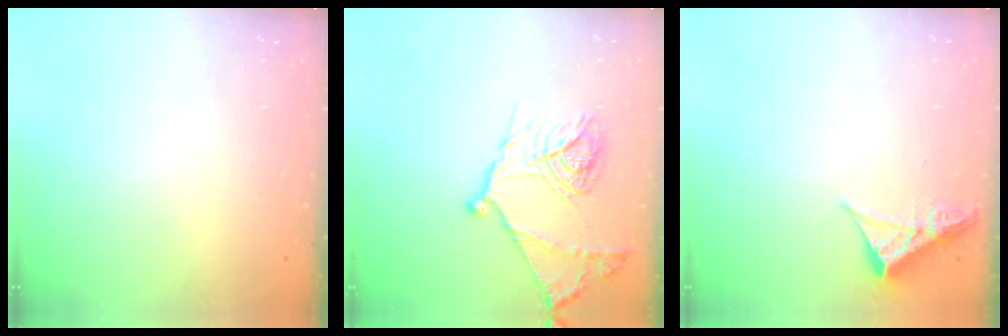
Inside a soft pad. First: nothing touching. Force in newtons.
{"total": 18.1, "press": 18.0, "slide": 1.6}
{"total": 4.8, "press": 4.8, "slide": 0.7}